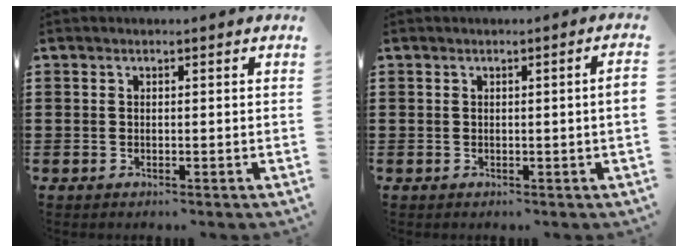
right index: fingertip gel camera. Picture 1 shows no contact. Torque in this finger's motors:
{"motor_torque": [0.43, -0.34, 0.06, 0.05]}